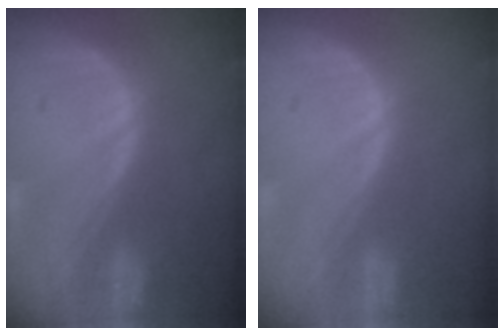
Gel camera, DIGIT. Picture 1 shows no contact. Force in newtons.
{"total": 0.0}